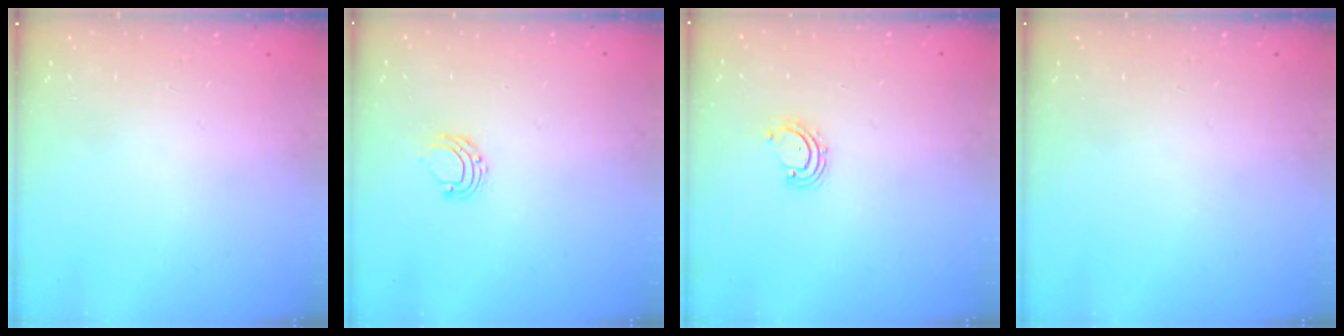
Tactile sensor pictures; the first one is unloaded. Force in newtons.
{"total": 5.7, "press": 5.7, "slide": 0.4}
{"total": 2.9, "press": 2.9, "slide": 0.4}
{"total": 0.0}